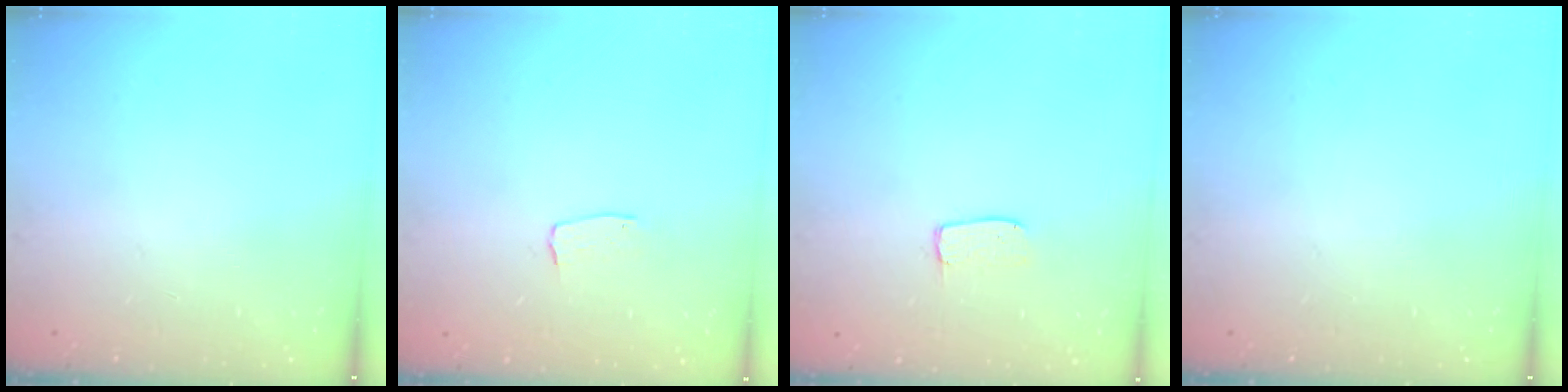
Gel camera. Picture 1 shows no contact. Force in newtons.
{"total": 4.0, "press": 3.9, "slide": 0.2}
{"total": 3.8, "press": 3.8, "slide": 0.3}
{"total": 0.0}